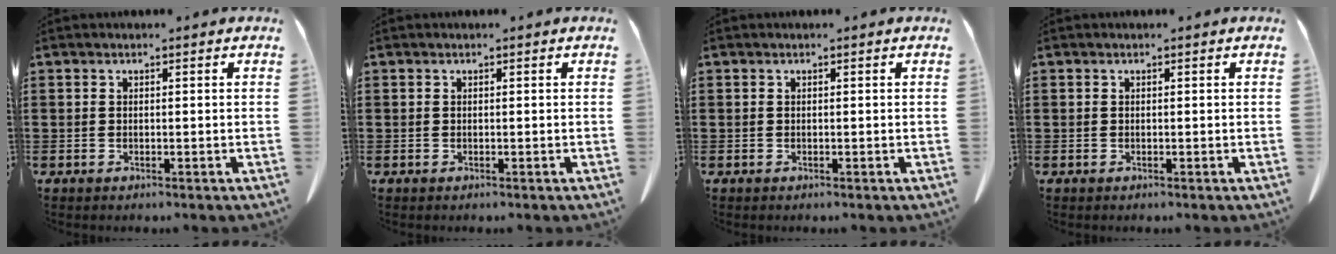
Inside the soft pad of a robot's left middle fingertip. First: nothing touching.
{"total": 0.0}
{"total": 0.0}
{"total": 0.0}